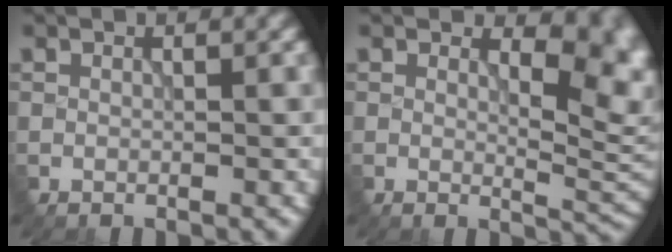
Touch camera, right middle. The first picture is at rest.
{"total": 6.3, "force": [2.1, 3.6, 4.8], "torque": [-0.058, -0.018, 0.038]}